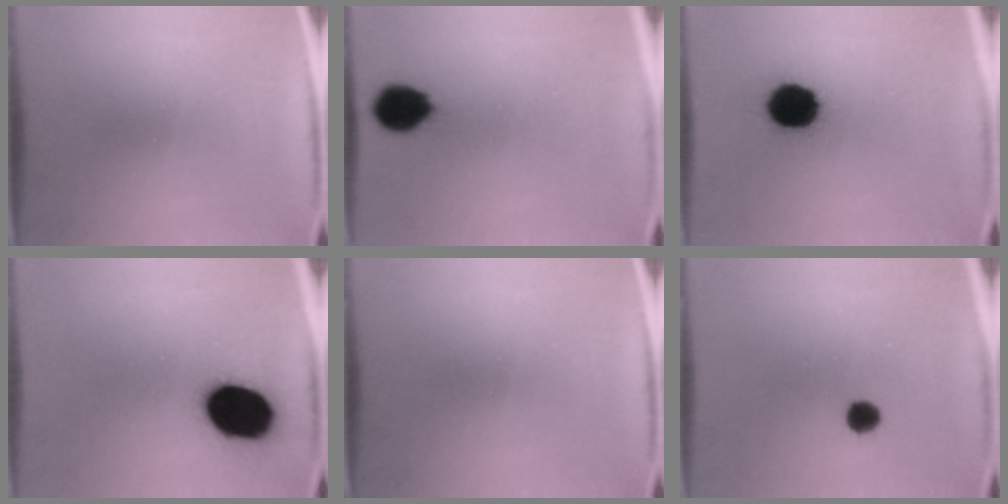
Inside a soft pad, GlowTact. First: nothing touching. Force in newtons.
{"total": 8.9}
{"total": 12.9}
{"total": 17.3}
{"total": 0.0}
{"total": 2.8}